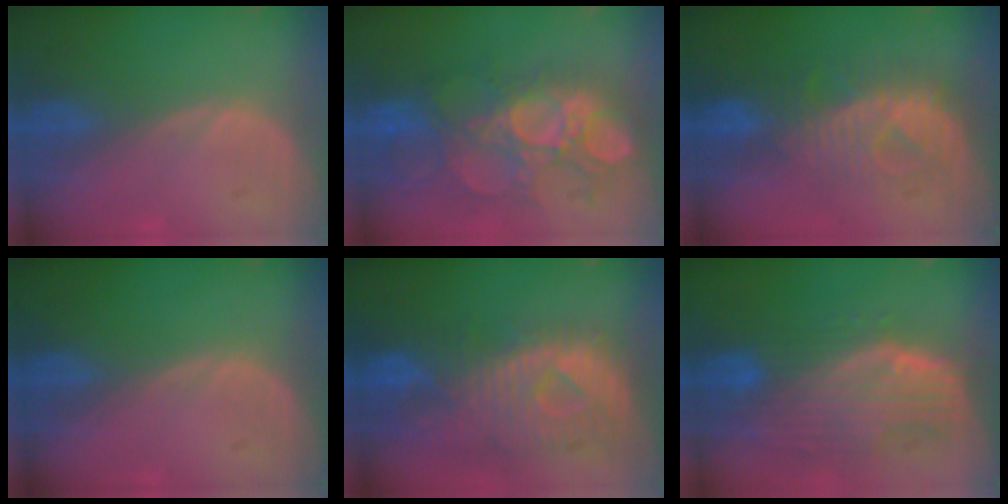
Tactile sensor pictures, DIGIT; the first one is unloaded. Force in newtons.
{"total": 10.4, "press": 10.3, "slide": 1.6}
{"total": 8.1, "press": 7.9, "slide": 2.0}
{"total": 0.0}
{"total": 11.3, "press": 9.8, "slide": 5.6}
{"total": 10.5, "press": 9.1, "slide": 5.3}